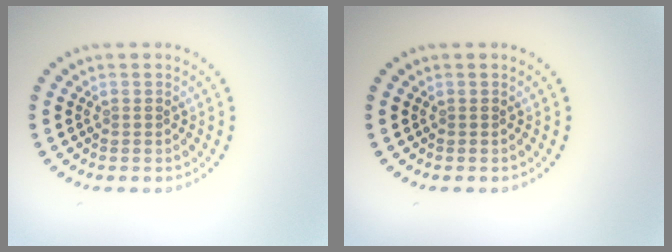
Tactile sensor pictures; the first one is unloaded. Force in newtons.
{"total": 0.0}